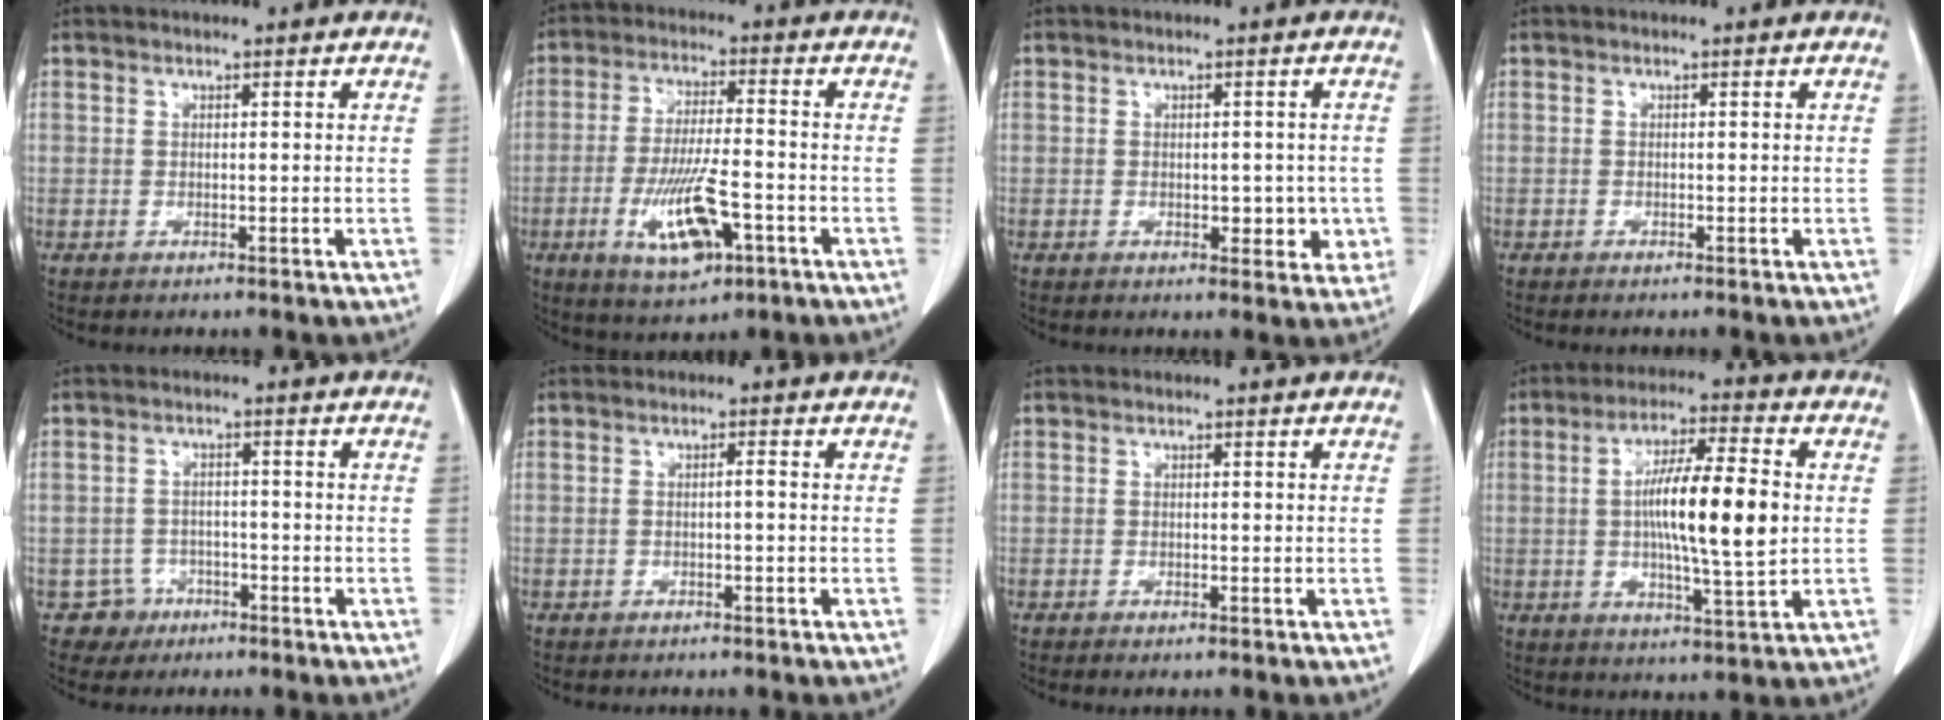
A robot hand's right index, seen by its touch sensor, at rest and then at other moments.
{"total": 10.5, "force": [-4.0, 2.7, 9.3], "torque": [-0.184, -0.010, -0.062]}
{"total": 4.1, "force": [-0.9, 2.3, 3.3], "torque": [-0.031, 0.000, -0.004]}
{"total": 0.8, "force": [-0.7, 0.0, 0.4], "torque": [-0.012, -0.003, -0.009]}
{"total": 3.7, "force": [-2.0, 3.1, -0.6], "torque": [0.017, 0.015, -0.031]}
{"total": 0.8, "force": [-0.2, 0.0, 0.7], "torque": [-0.014, 0.003, -0.002]}
{"total": 0.9, "force": [-0.7, 0.0, 0.6], "torque": [-0.013, -0.003, -0.009]}
{"total": 12.7, "force": [0.4, 1.4, 12.6], "torque": [-0.219, 0.001, 0.002]}